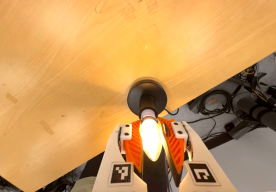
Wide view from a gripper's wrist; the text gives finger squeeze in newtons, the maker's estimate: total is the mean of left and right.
{"total": 24.5, "left": 21.9, "right": 27.2}